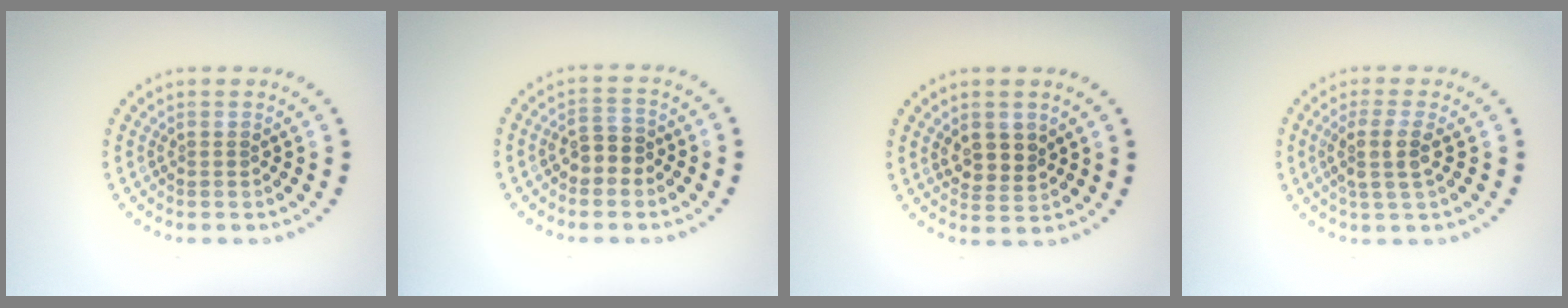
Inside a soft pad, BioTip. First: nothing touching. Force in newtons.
{"total": 2.4, "press": 2.3, "slide": 0.8}
{"total": 2.7, "press": 2.5, "slide": 1.0}
{"total": 2.9, "press": 2.4, "slide": 1.6}